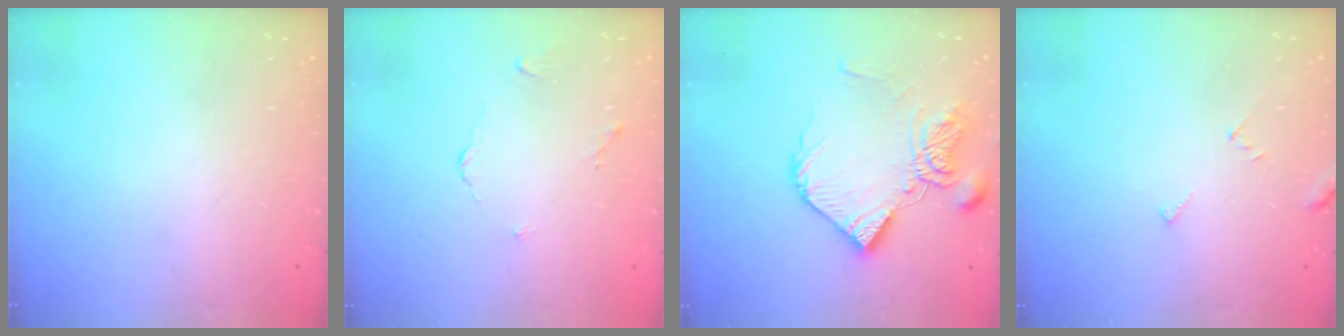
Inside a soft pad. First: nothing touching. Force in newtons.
{"total": 3.0, "press": 3.0, "slide": 0.5}
{"total": 14.0, "press": 13.9, "slide": 1.8}
{"total": 2.8, "press": 2.8, "slide": 0.2}